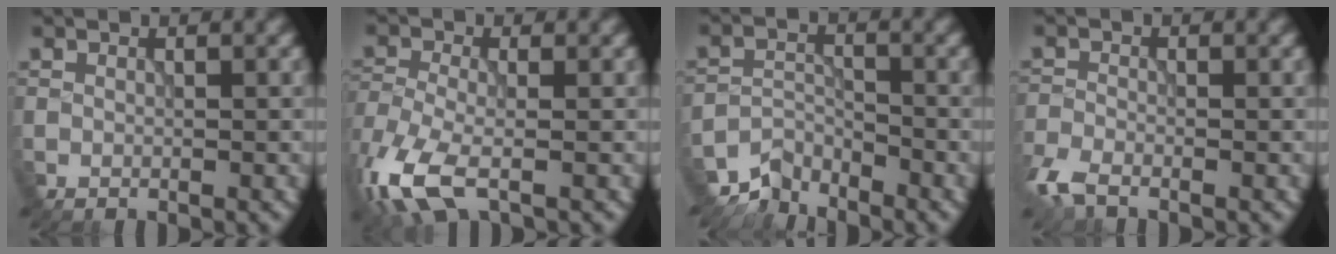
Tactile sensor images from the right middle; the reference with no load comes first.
{"total": 7.7, "force": [-3.9, 3.6, 5.6], "torque": [-0.137, -0.017, -0.086]}
{"total": 3.5, "force": [-3.3, 1.1, 0.2], "torque": [0.005, -0.001, -0.072]}
{"total": 3.2, "force": [-2.4, 1.2, 1.8], "torque": [-0.043, -0.012, -0.059]}